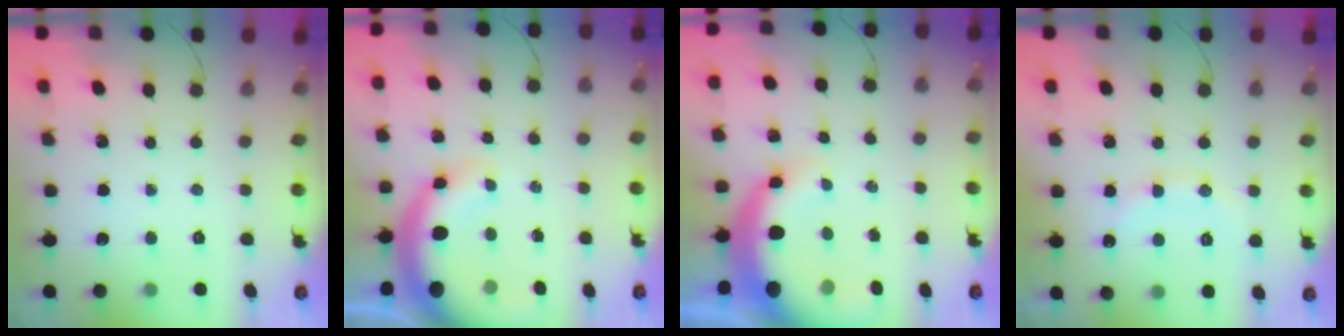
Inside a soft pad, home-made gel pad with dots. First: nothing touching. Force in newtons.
{"total": 8.7, "press": 8.4, "slide": 2.2}
{"total": 10.4, "press": 10.2, "slide": 2.0}
{"total": 10.3, "press": 10.2, "slide": 1.1}